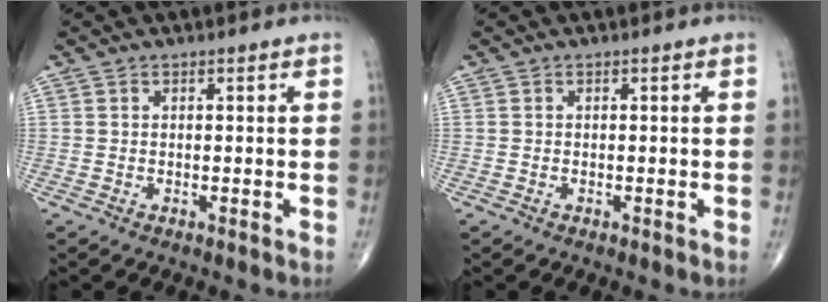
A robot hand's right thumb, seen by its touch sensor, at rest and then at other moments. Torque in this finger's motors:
{"motor_torque": [0.25, -0.02, -0.09, -0.18, -0.01]}